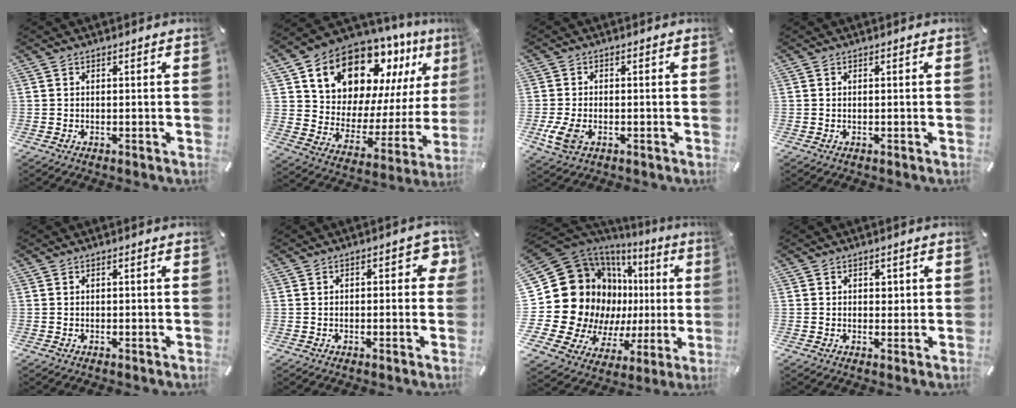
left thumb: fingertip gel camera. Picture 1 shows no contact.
{"total": 16.7, "force": [12.9, 9.1, 5.6], "torque": [-0.095, -0.111, 0.225]}
{"total": 5.9, "force": [-1.3, 4.4, 3.8], "torque": [-0.085, -0.001, -0.025]}
{"total": 0.0}
{"total": 0.0}
{"total": 5.0, "force": [0.7, 2.6, 4.3], "torque": [-0.060, 0.005, 0.006]}
{"total": 28.8, "force": [3.8, 21.2, 19.1], "torque": [-0.337, -0.076, 0.127]}
{"total": 1.5, "force": [0.4, 1.4, 0.6], "torque": [0.003, 0.001, 0.001]}